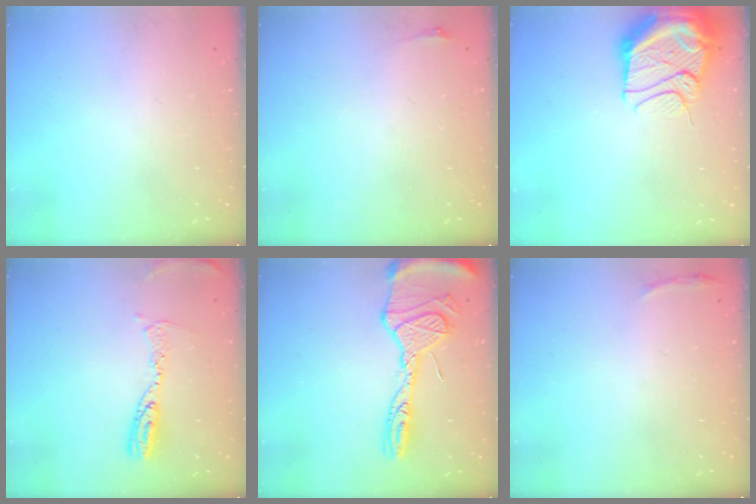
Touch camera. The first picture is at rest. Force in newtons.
{"total": 2.8, "press": 2.1, "slide": 1.9}
{"total": 17.9, "press": 16.5, "slide": 6.9}
{"total": 9.5, "press": 9.4, "slide": 0.9}
{"total": 17.8, "press": 17.7, "slide": 1.7}
{"total": 3.0, "press": 1.9, "slide": 2.3}